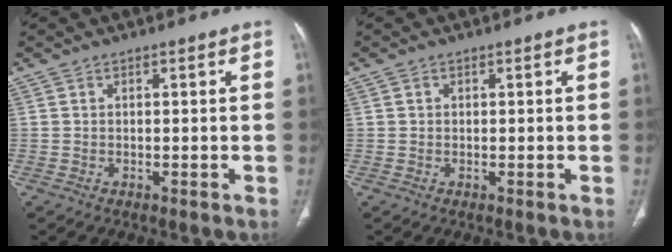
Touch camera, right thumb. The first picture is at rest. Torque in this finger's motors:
{"motor_torque": [-0.39, -0.02, -0.26, 0.01, 0.07]}